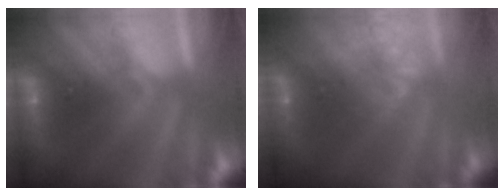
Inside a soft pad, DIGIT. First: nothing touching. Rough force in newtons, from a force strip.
{"total": 4.4}